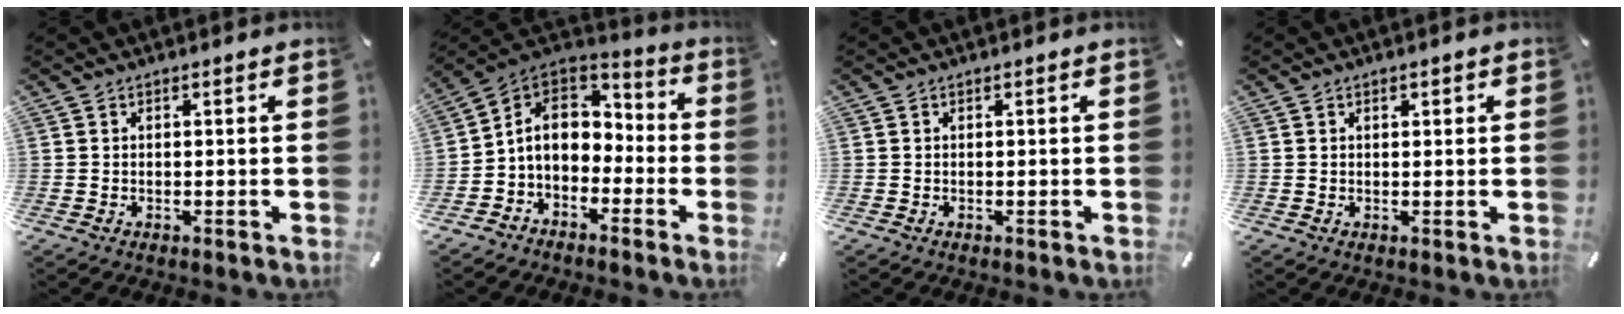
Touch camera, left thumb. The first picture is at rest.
{"total": 9.2, "force": [-1.6, 7.8, 4.6], "torque": [-0.104, 0.015, -0.026]}
{"total": 0.0}
{"total": 0.8, "force": [0.3, 0.5, 0.6], "torque": [-0.012, 0.004, 0.005]}